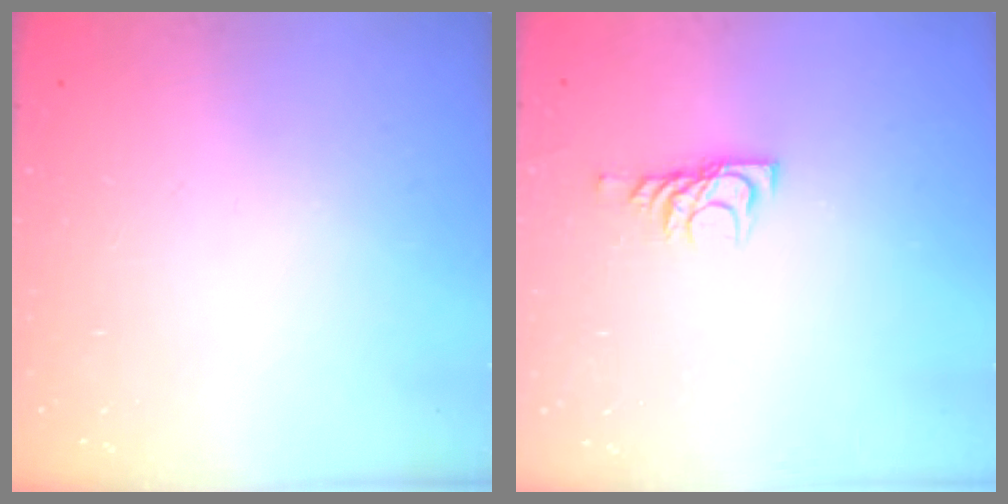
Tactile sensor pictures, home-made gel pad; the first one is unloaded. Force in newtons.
{"total": 6.2, "press": 6.2, "slide": 0.7}